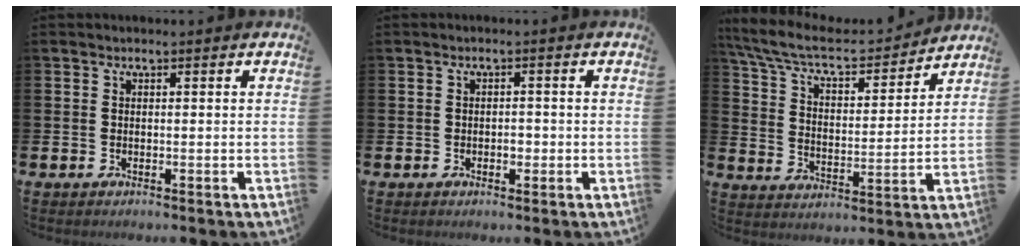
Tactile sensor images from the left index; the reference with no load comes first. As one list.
[{"total": 1.2, "force": [-0.3, 0.9, 0.8], "torque": [0.008, -0.006, -0.012]}, {"total": 8.4, "force": [7.5, 2.3, 3.2], "torque": [-0.098, -0.051, 0.126]}]